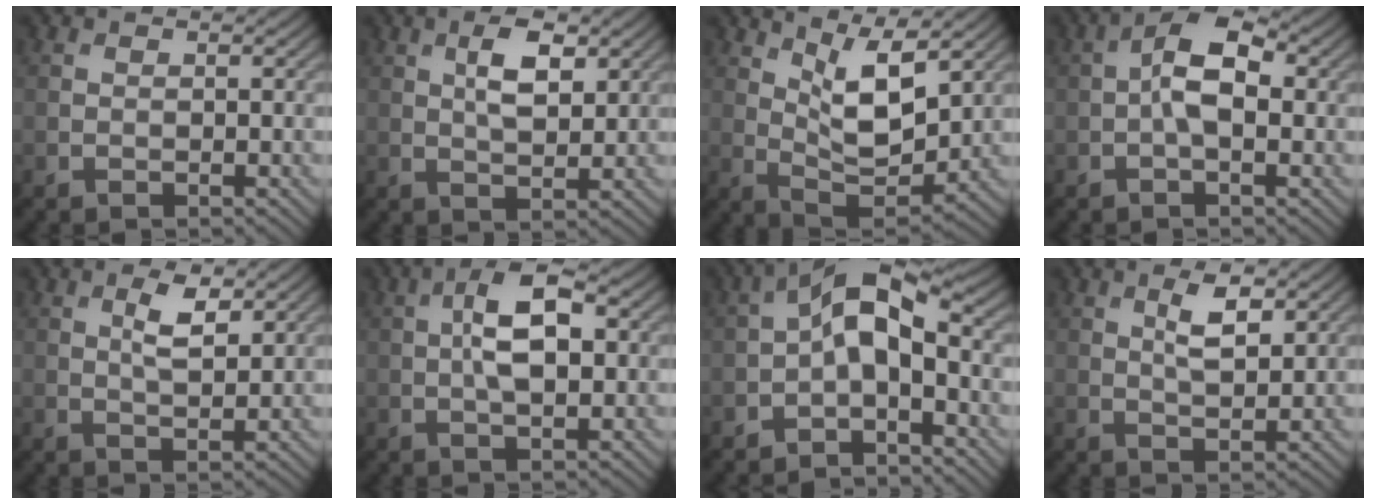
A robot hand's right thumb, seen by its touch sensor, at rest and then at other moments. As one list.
[{"total": 5.0, "force": [1.9, 2.1, 4.1], "torque": [-0.080, 0.000, 0.033]}, {"total": 8.5, "force": [4.3, 3.1, 6.7], "torque": [-0.133, -0.008, 0.079]}, {"total": 5.2, "force": [-0.1, 2.3, 4.6], "torque": [-0.088, 0.010, -0.011]}, {"total": 3.8, "force": [1.7, 1.3, 3.1], "torque": [-0.063, -0.002, 0.031]}, {"total": 7.2, "force": [0.9, 3.1, 6.5], "torque": [-0.123, 0.011, 0.008]}, {"total": 7.4, "force": [-0.8, 3.8, 6.3], "torque": [-0.114, 0.017, -0.025]}, {"total": 4.2, "force": [1.8, 1.5, 3.5], "torque": [-0.072, -0.003, 0.035]}]